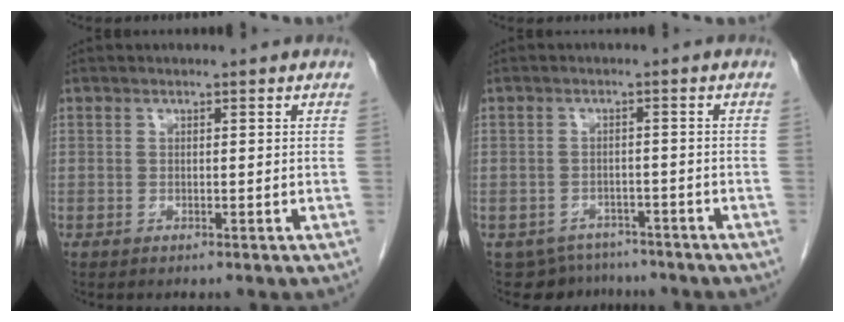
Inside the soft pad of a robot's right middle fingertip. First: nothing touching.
{"total": 6.2, "force": [-5.4, 3.1, -0.3], "torque": [0.013, 0.013, -0.068]}